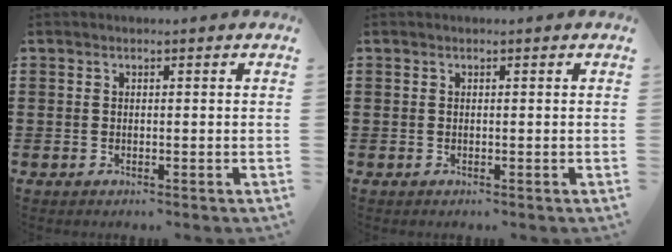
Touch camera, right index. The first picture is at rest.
{"total": 0.0}